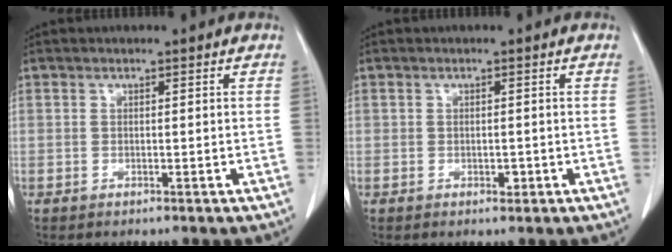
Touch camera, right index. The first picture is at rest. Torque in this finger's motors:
{"motor_torque": [-0.19, 0.13, -0.01, -0.01]}